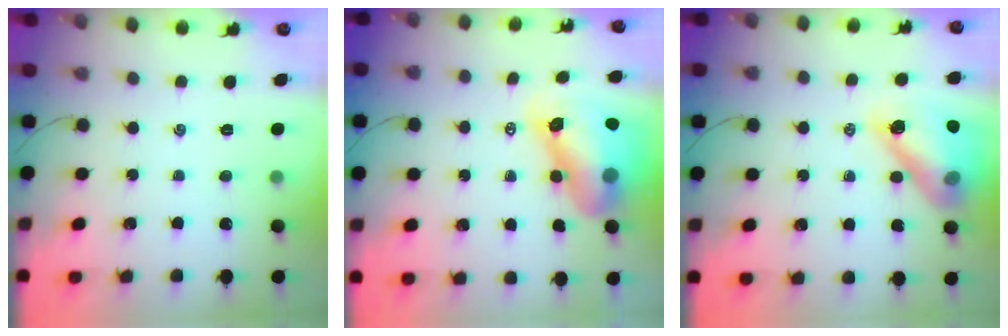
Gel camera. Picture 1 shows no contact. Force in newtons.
{"total": 12.3, "press": 11.7, "slide": 3.7}
{"total": 16.7, "press": 16.1, "slide": 4.7}